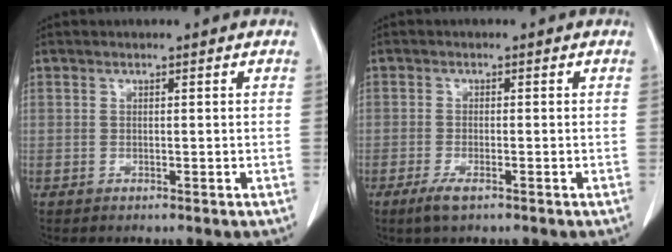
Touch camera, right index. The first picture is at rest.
{"total": 2.4, "force": [-1.5, 0.5, 1.8], "torque": [-0.041, -0.004, -0.028]}